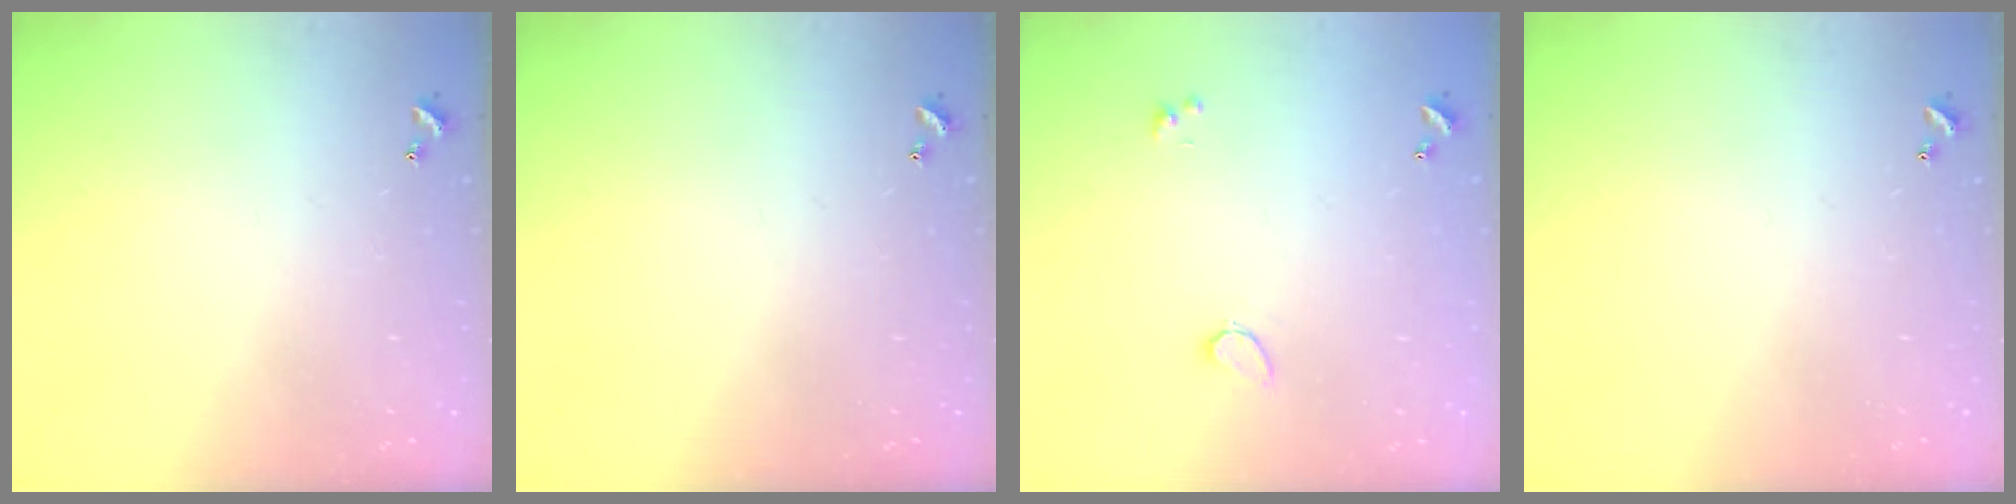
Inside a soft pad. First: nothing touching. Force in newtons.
{"total": 0.0}
{"total": 0.6, "press": 0.4, "slide": 0.5}
{"total": 0.0}